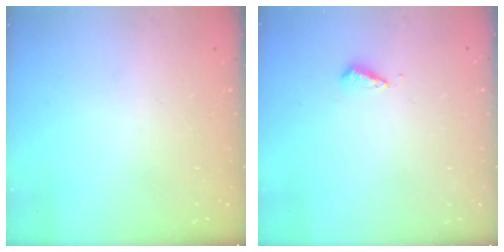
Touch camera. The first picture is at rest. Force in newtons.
{"total": 2.8, "press": 2.8, "slide": 0.7}